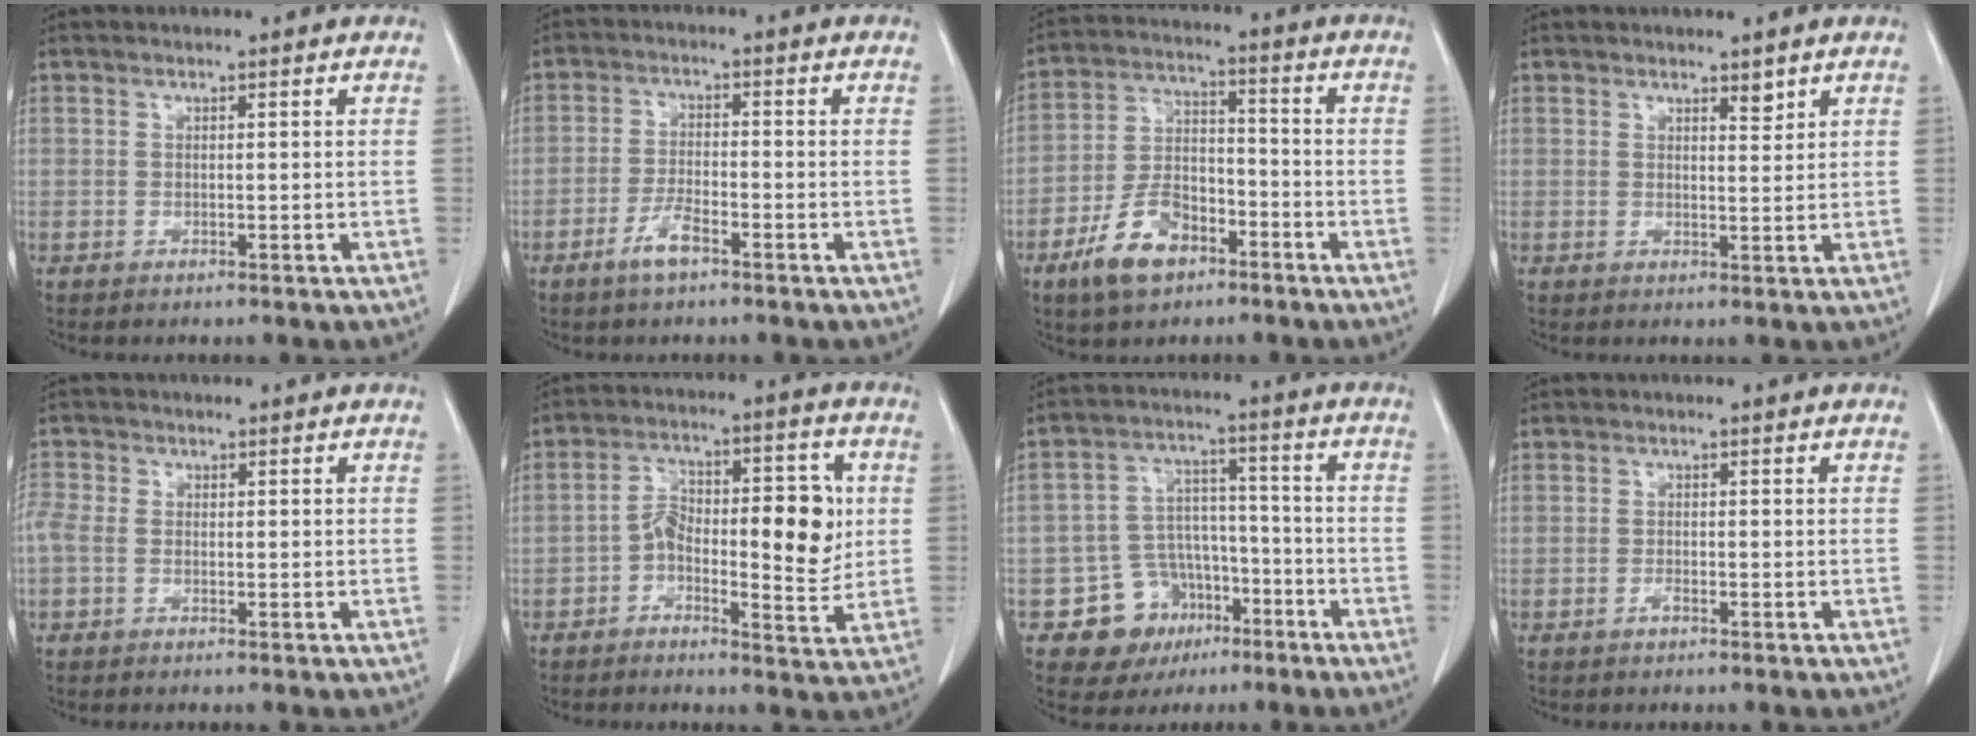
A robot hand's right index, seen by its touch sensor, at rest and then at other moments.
{"total": 4.2, "force": [-2.8, 0.9, 3.0], "torque": [-0.063, -0.001, -0.053]}
{"total": 10.1, "force": [-5.9, 5.3, 6.2], "torque": [-0.132, 0.010, -0.106]}
{"total": 1.8, "force": [1.4, 0.5, 1.0], "torque": [-0.016, -0.008, 0.022]}
{"total": 3.2, "force": [-0.8, 2.1, 2.3], "torque": [-0.072, 0.013, -0.017]}
{"total": 11.6, "force": [-0.6, 4.4, 10.8], "torque": [-0.161, 0.030, -0.007]}
{"total": 9.8, "force": [-5.0, 8.0, 2.5], "torque": [-0.030, 0.033, -0.069]}
{"total": 0.8, "force": [-0.6, 0.1, 0.5], "torque": [-0.009, 0.001, -0.011]}